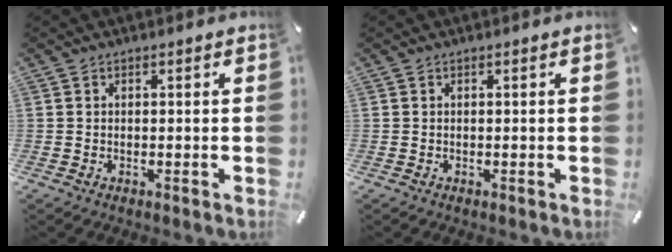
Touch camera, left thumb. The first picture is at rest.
{"total": 0.0}